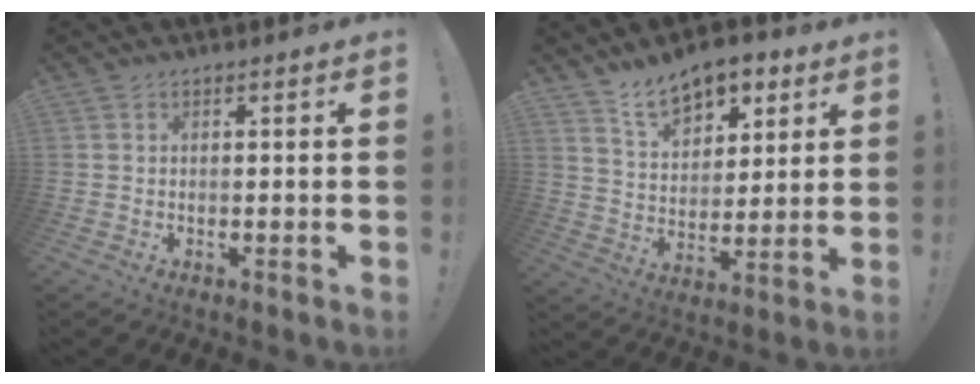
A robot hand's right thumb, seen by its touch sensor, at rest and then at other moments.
{"total": 12.4, "force": [8.6, 6.8, 5.8], "torque": [-0.089, -0.050, 0.161]}